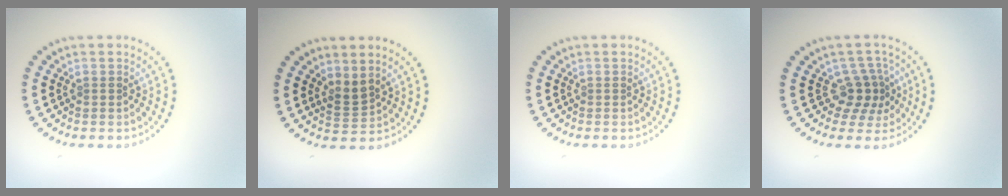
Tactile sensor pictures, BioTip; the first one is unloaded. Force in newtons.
{"total": 1.8, "press": 1.3, "slide": 1.3}
{"total": 0.0}
{"total": 2.9, "press": 2.2, "slide": 1.9}